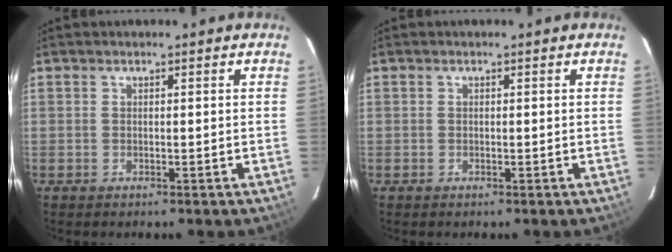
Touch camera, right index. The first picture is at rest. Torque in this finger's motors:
{"motor_torque": [-0.07, 0.09, 0.02, 0.00]}